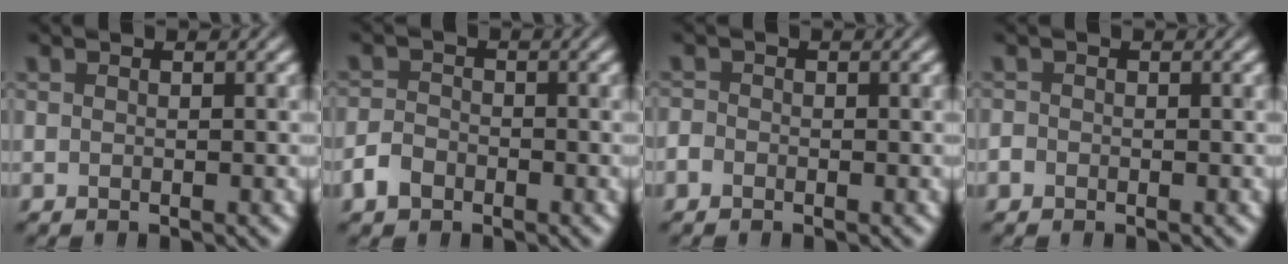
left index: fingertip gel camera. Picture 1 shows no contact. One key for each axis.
{"total": 2.1, "fx": -1.4, "fy": 1.4, "fz": 0.7, "tx": -0.008, "ty": 0.005, "tz": -0.034}
{"total": 0.7, "fx": -0.5, "fy": 0.5, "fz": 0.1, "tx": 0.004, "ty": 0.003, "tz": -0.014}
{"total": 0.5, "fx": -0.4, "fy": 0.4, "fz": 0.0, "tx": 0.006, "ty": 0.004, "tz": -0.008}